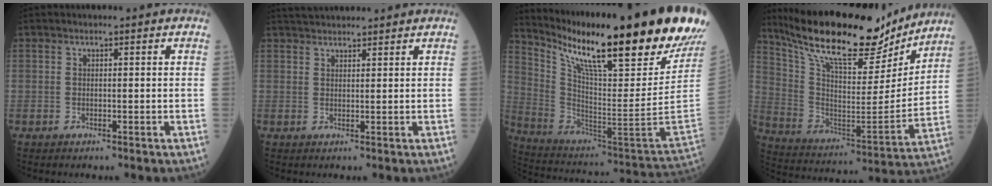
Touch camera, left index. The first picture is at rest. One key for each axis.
{"total": 5.9, "fx": 5.6, "fy": 0.7, "fz": 1.8, "tx": -0.028, "ty": 0.039, "tz": 0.088}
{"total": 28.7, "fx": 21.2, "fy": 1.1, "fz": 19.3, "tx": -0.338, "ty": -0.058, "tz": 0.326}
{"total": 23.2, "fx": 19.5, "fy": 5.7, "fz": 11.2, "tx": -0.205, "ty": -0.010, "tz": 0.319}